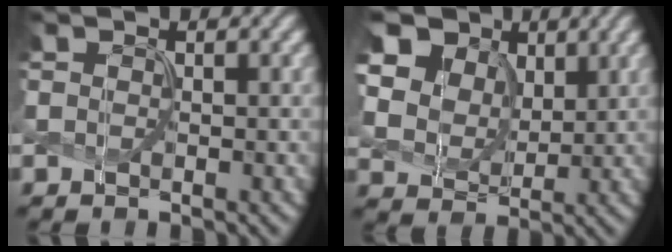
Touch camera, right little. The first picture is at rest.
{"total": 11.4, "force": [5.3, 8.6, 5.3], "torque": [-0.136, 0.022, 0.100]}